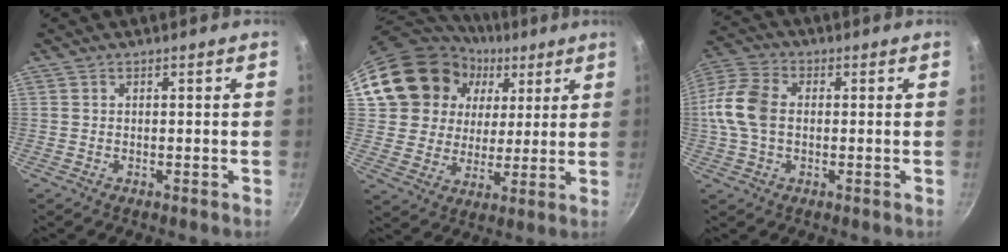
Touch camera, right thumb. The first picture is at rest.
{"total": 19.6, "force": [8.8, 15.5, 8.2], "torque": [-0.141, 0.000, 0.160]}
{"total": 10.8, "force": [0.2, 7.2, 8.1], "torque": [-0.162, 0.023, -0.011]}